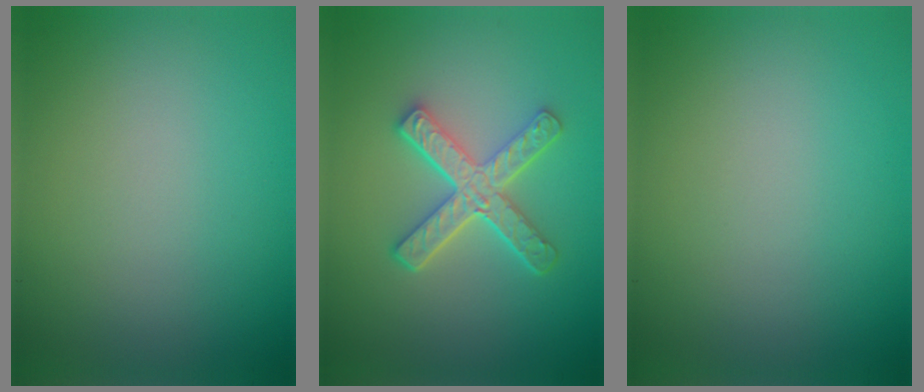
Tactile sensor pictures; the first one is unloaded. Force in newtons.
{"total": 4.9, "press": 3.7, "slide": 3.2}
{"total": 0.0}